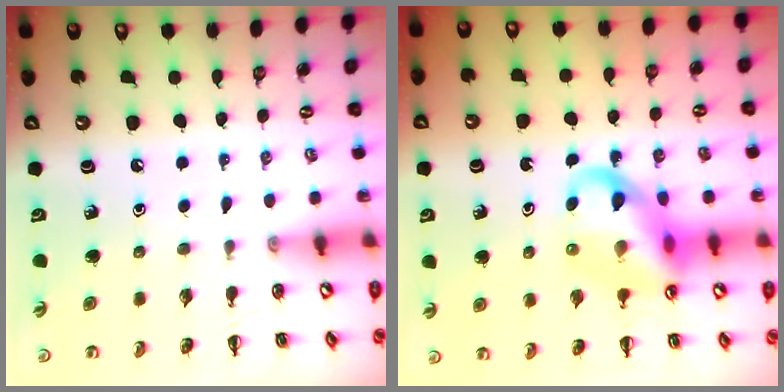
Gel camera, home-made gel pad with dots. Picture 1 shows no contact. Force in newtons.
{"total": 14.4, "press": 14.2, "slide": 2.8}